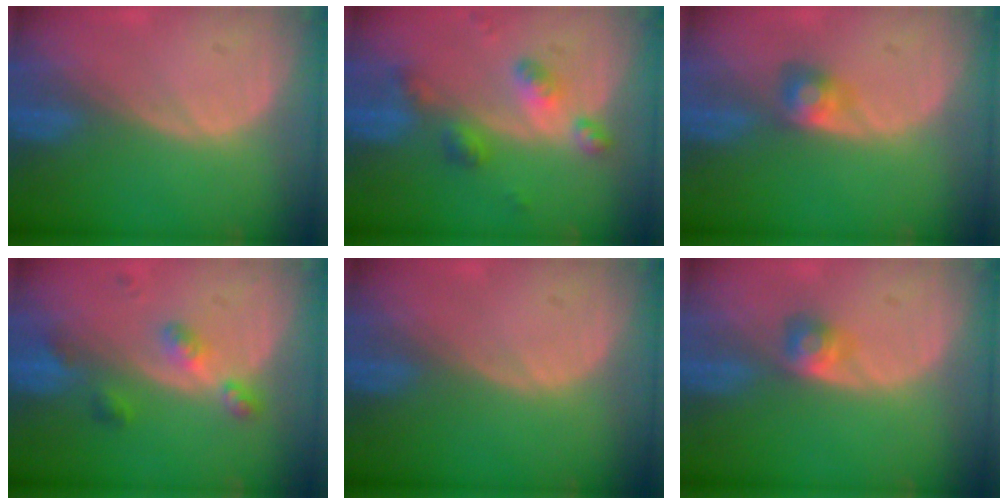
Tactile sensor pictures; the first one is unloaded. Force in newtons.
{"total": 6.2, "press": 5.4, "slide": 3.0}
{"total": 2.7, "press": 2.7, "slide": 0.0}
{"total": 4.6, "press": 4.3, "slide": 1.7}
{"total": 0.0}
{"total": 2.6, "press": 2.4, "slide": 0.9}